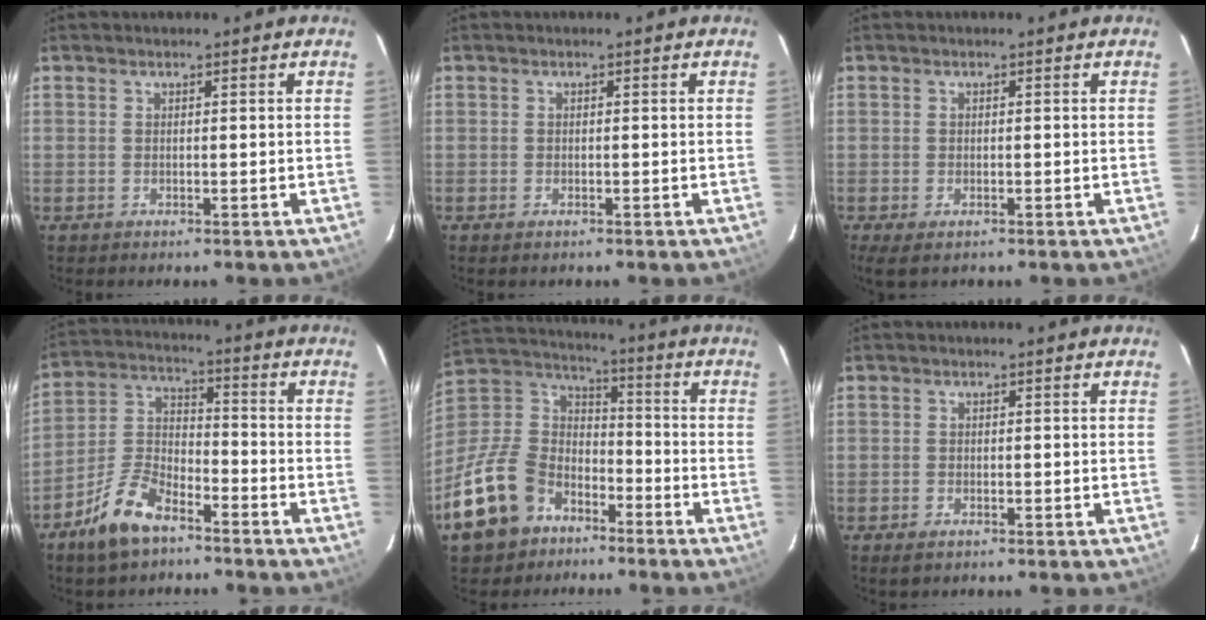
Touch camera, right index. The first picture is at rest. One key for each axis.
{"total": 0.8, "fx": -0.6, "fy": 0.4, "fz": 0.3, "tx": -0.005, "ty": -0.004, "tz": -0.011}
{"total": 3.5, "fx": -2.1, "fy": 1.6, "fz": 2.3, "tx": -0.048, "ty": -0.016, "tz": -0.033}
{"total": 10.8, "fx": -7.5, "fy": 4.6, "fz": 6.3, "tx": -0.141, "ty": 0.012, "tz": -0.143}
{"total": 17.1, "fx": -10.1, "fy": 12.0, "fz": 6.8, "tx": -0.181, "ty": 0.030, "tz": -0.162}
{"total": 1.6, "fx": -1.2, "fy": 0.9, "fz": 0.7, "tx": -0.012, "ty": -0.006, "tz": -0.021}